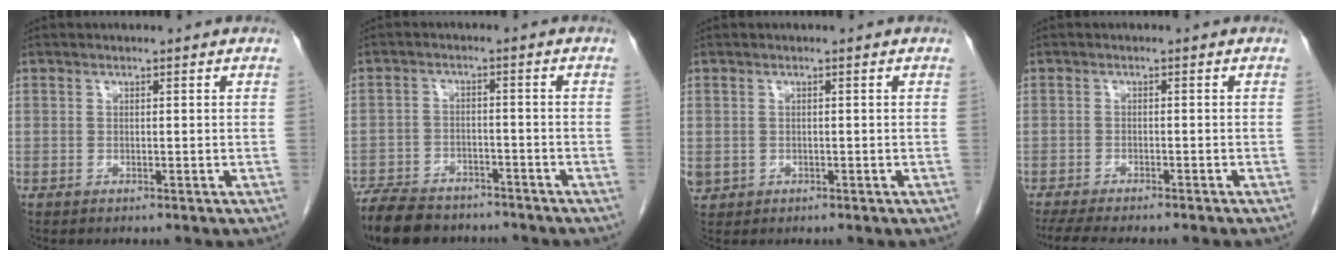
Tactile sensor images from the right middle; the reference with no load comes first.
{"total": 12.0, "force": [-10.0, 4.8, 4.7], "torque": [-0.092, -0.007, -0.154]}
{"total": 1.9, "force": [-0.3, 1.8, 0.6], "torque": [-0.013, 0.002, 0.006]}
{"total": 9.9, "force": [-8.4, 1.4, 5.1], "torque": [-0.067, -0.009, -0.118]}